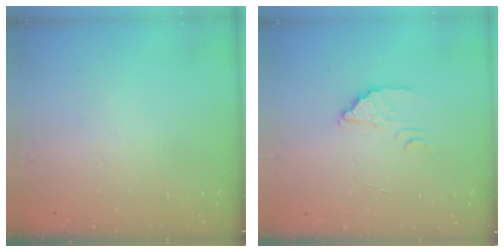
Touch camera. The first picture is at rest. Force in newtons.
{"total": 2.6, "press": 2.6, "slide": 0.1}